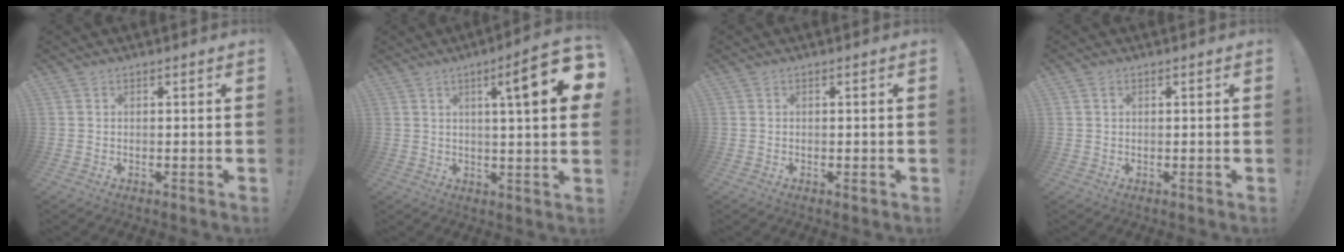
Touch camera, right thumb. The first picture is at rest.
{"total": 13.3, "force": [4.3, 1.3, 12.5], "torque": [-0.176, -0.021, 0.052]}
{"total": 0.5, "force": [0.2, 0.2, 0.5], "torque": [-0.006, -0.001, 0.002]}
{"total": 0.9, "force": [0.4, 0.6, 0.5], "torque": [-0.006, -0.001, 0.007]}